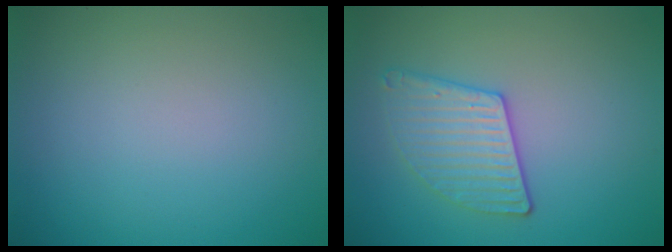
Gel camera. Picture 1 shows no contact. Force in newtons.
{"total": 2.9, "press": 2.9, "slide": 0.6}